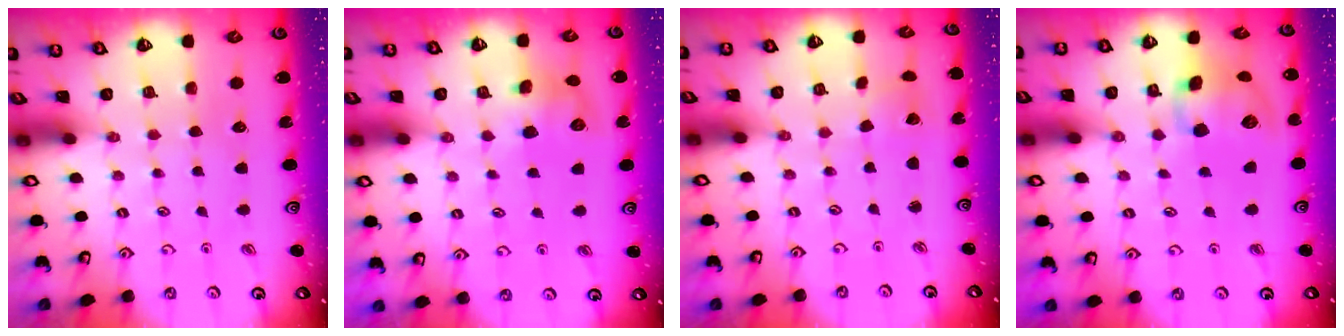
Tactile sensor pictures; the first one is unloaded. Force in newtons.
{"total": 10.0, "press": 10.0, "slide": 0.1}
{"total": 2.7, "press": 2.7, "slide": 0.2}
{"total": 11.7, "press": 11.6, "slide": 2.1}